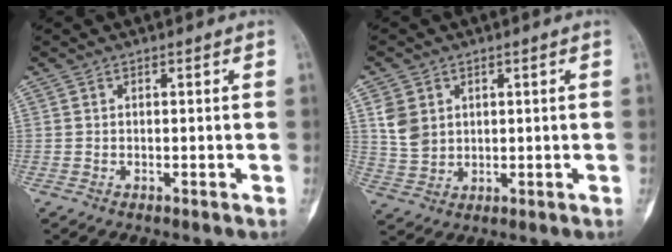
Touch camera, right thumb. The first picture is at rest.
{"total": 6.0, "force": [2.0, 4.8, 3.0], "torque": [-0.039, -0.009, 0.048]}